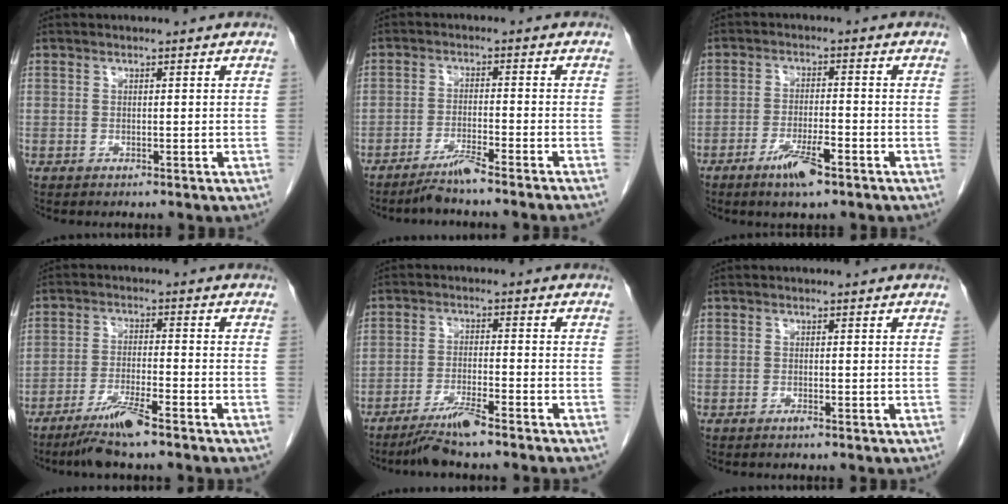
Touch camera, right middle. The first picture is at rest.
{"total": 5.2, "force": [-4.2, -1.5, 2.5], "torque": [-0.046, -0.016, -0.077]}
{"total": 5.7, "force": [-3.5, 0.8, 4.4], "torque": [-0.088, -0.008, -0.062]}
{"total": 6.7, "force": [-5.0, -0.3, 4.5], "torque": [-0.091, -0.022, -0.095]}
{"total": 6.3, "force": [-5.1, -0.7, 3.6], "torque": [-0.067, -0.021, -0.093]}
{"total": 0.6, "force": [-0.4, -0.1, 0.4], "torque": [-0.012, -0.002, -0.008]}